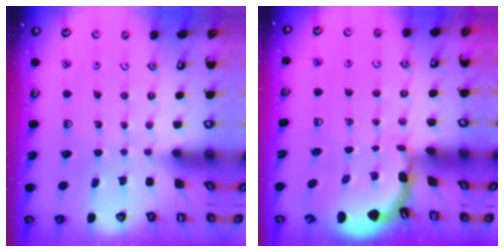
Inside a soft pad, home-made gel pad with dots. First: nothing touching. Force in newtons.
{"total": 1.7, "press": 1.7, "slide": 0.1}